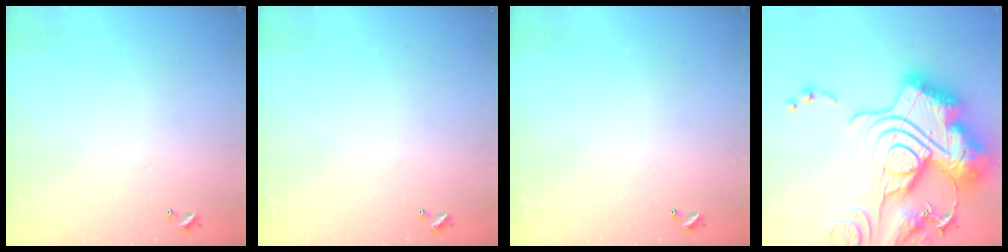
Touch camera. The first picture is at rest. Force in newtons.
{"total": 0.0}
{"total": 0.0}
{"total": 3.9, "press": 3.2, "slide": 2.3}